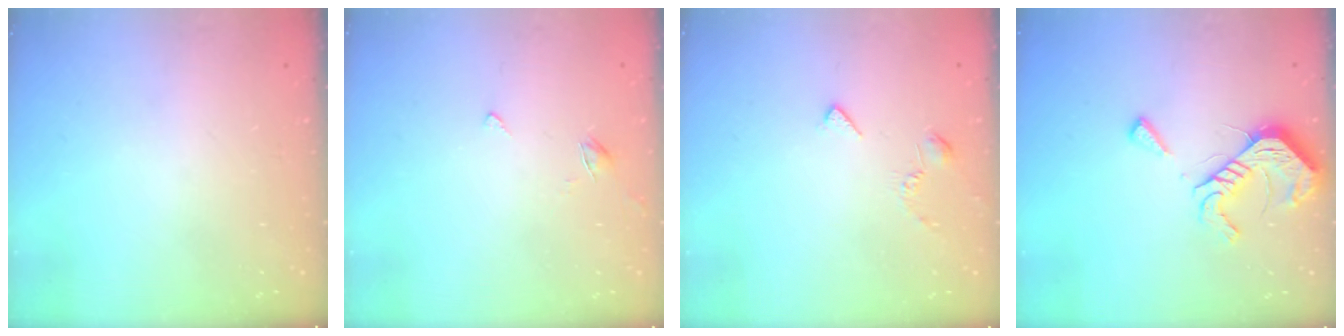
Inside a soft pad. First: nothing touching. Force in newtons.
{"total": 3.2, "press": 3.1, "slide": 0.5}
{"total": 3.0, "press": 2.9, "slide": 0.7}
{"total": 12.7, "press": 12.7, "slide": 0.5}